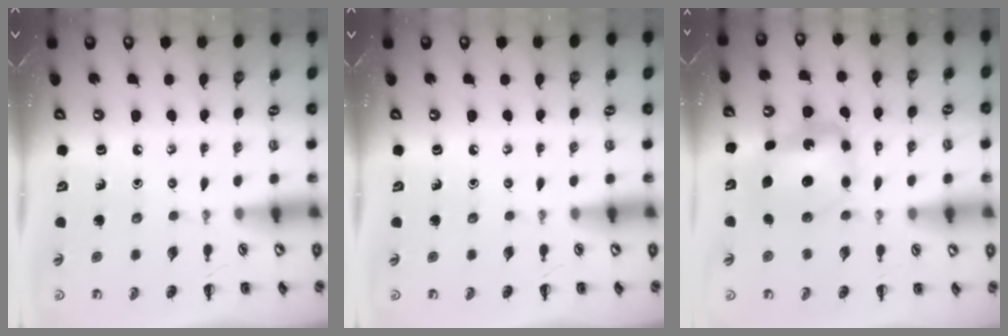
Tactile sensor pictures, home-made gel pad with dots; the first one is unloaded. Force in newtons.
{"total": 0.0}
{"total": 5.7, "press": 5.7, "slide": 1.0}